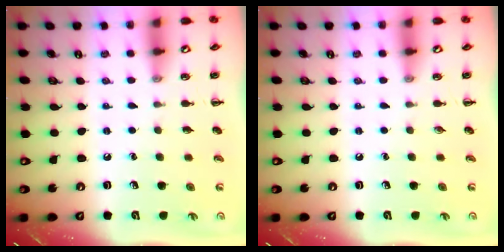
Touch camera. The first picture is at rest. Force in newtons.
{"total": 0.0}